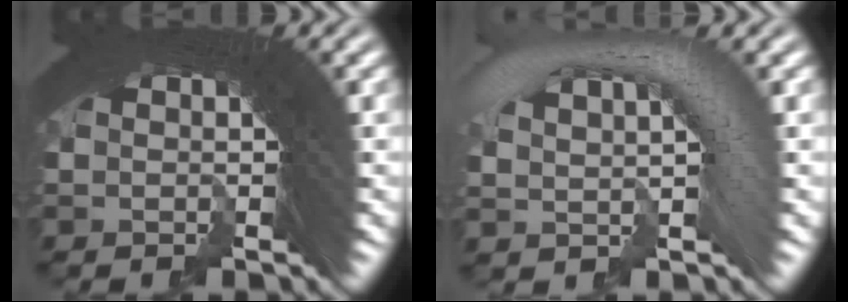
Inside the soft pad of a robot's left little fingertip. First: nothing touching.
{"total": 4.3, "force": [0.8, 2.1, 3.6], "torque": [-0.066, 0.012, 0.010]}